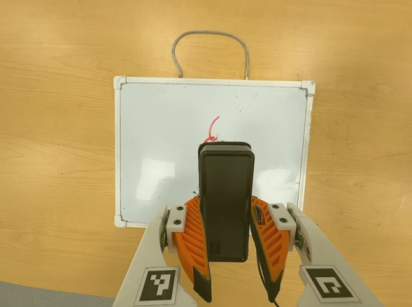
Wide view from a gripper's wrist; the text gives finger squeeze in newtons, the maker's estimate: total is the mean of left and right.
{"total": 9.5, "left": 7.3, "right": 11.8}